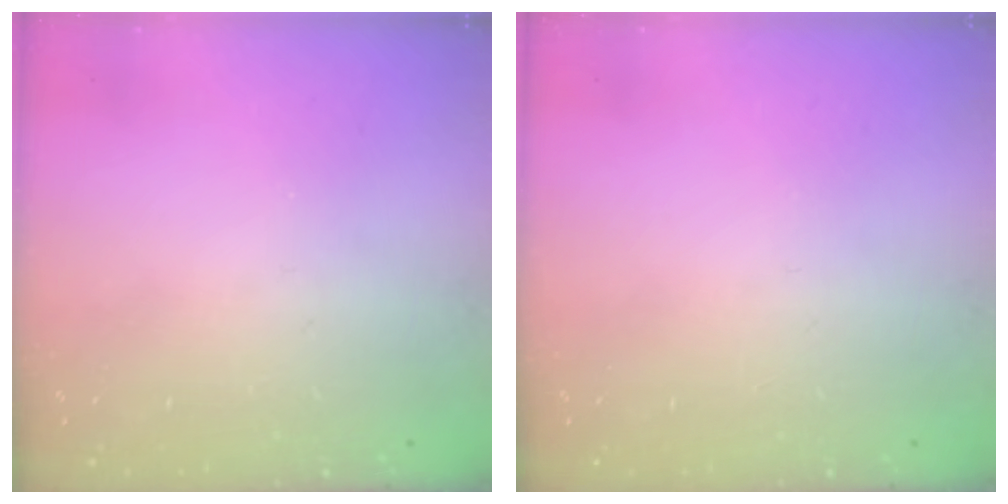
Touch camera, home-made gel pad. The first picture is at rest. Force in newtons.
{"total": 0.0}